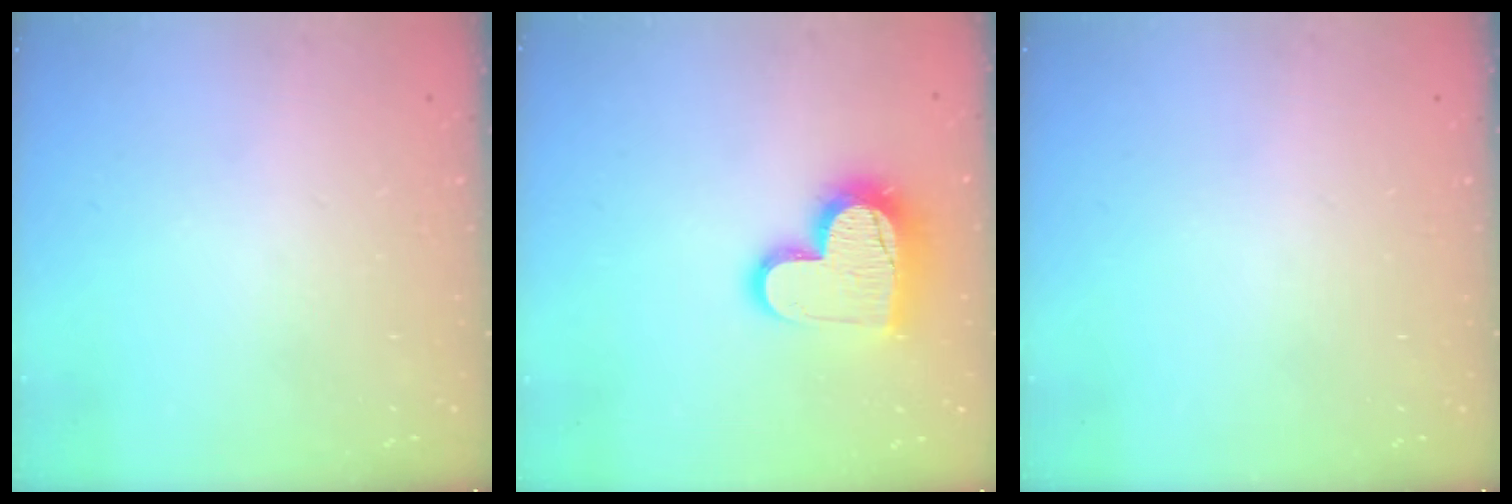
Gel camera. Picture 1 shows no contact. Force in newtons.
{"total": 14.8, "press": 14.8, "slide": 0.7}
{"total": 0.0}